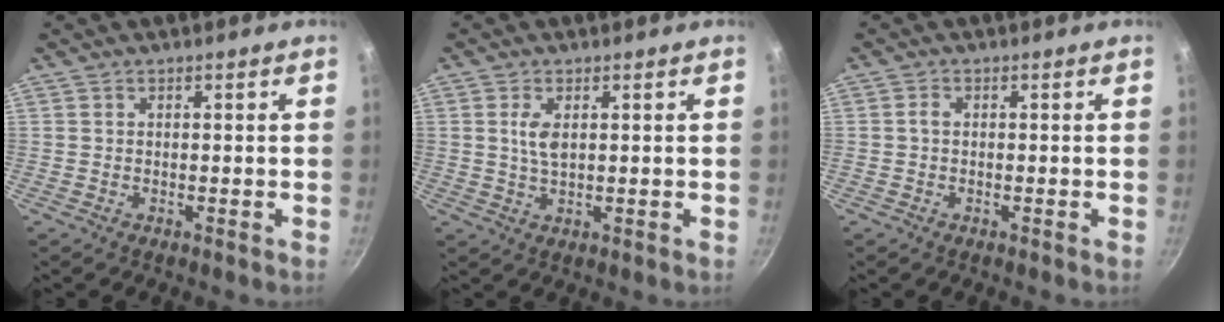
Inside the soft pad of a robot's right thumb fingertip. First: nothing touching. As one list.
[{"total": 3.6, "force": [0.9, 1.8, 3.0], "torque": [-0.057, -0.006, 0.018]}, {"total": 1.2, "force": [0.0, 0.9, 0.8], "torque": [-0.013, 0.007, -0.002]}]